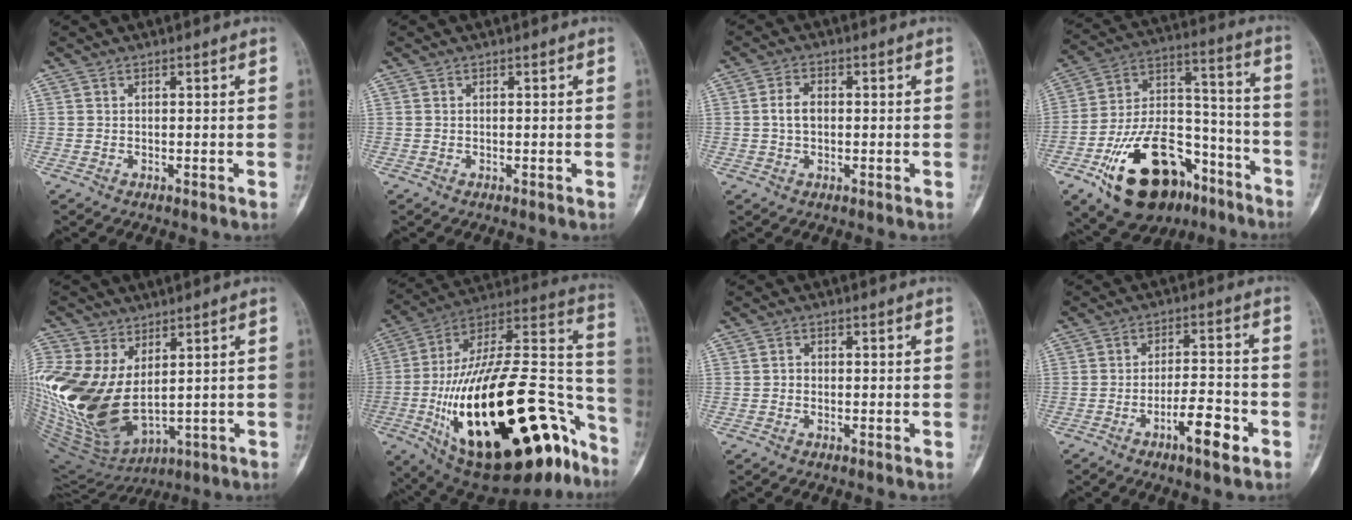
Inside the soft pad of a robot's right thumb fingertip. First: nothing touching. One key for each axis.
{"total": 0.0}
{"total": 3.5, "fx": 0.0, "fy": 2.3, "fz": 2.7, "tx": -0.051, "ty": 0.010, "tz": -0.005}
{"total": 25.8, "fx": -14.0, "fy": 14.3, "fz": 16.3, "tx": -0.285, "ty": 0.081, "tz": -0.227}
{"total": 21.5, "fx": 2.7, "fy": 13.5, "fz": 16.5, "tx": -0.370, "ty": -0.032, "tz": 0.079}
{"total": 42.7, "fx": -17.3, "fy": 17.8, "fz": 34.8, "tx": -0.515, "ty": 0.063, "tz": -0.267}
{"total": 1.1, "fx": -0.3, "fy": 1.0, "fz": 0.5, "tx": 0.002, "ty": 0.004, "tz": -0.008}
{"total": 6.5, "fx": -3.5, "fy": 1.8, "fz": 5.2, "tx": -0.077, "ty": 0.021, "tz": -0.055}